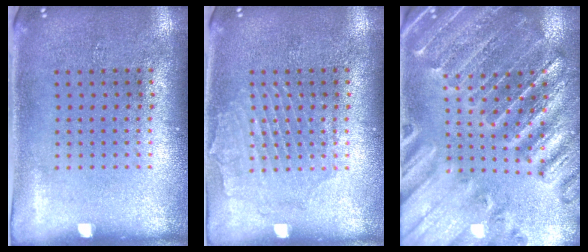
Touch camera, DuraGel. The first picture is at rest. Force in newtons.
{"total": 1.5, "press": 1.5, "slide": 0.1}
{"total": 2.7, "press": 2.7, "slide": 0.4}